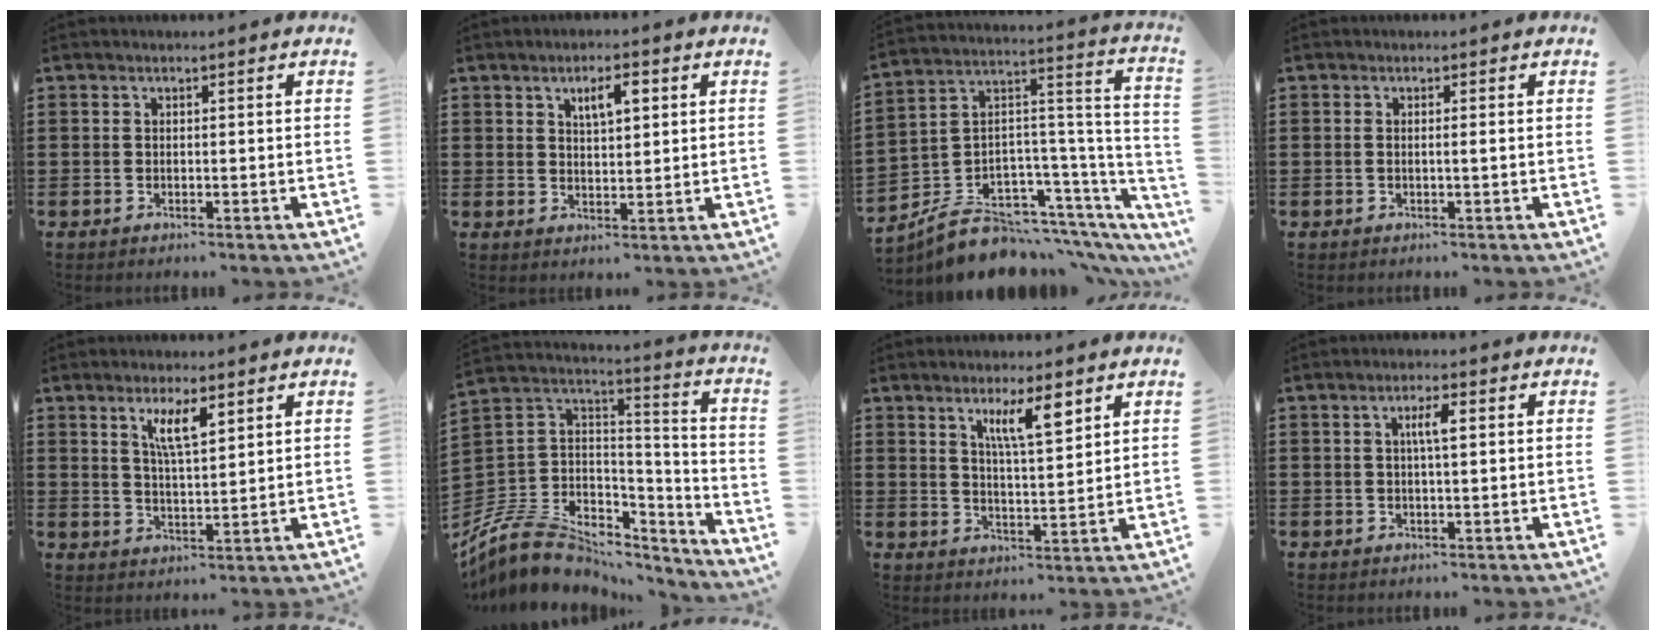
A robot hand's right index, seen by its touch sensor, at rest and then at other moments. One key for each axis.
{"total": 3.9, "fx": 1.7, "fy": 1.4, "fz": 3.1, "tx": -0.049, "ty": 0.002, "tz": 0.024}
{"total": 7.2, "fx": -5.1, "fy": 4.6, "fz": 2.2, "tx": -0.048, "ty": -0.005, "tz": -0.088}
{"total": 0.9, "fx": 0.0, "fy": -0.1, "fz": 0.9, "tx": -0.018, "ty": -0.003, "tz": 0.000}
{"total": 5.3, "fx": 2.8, "fy": 1.5, "fz": 4.3, "tx": -0.085, "ty": 0.003, "tz": 0.046}
{"total": 9.5, "fx": -6.5, "fy": 5.9, "fz": 3.6, "tx": -0.096, "ty": 0.010, "tz": -0.124}
{"total": 6.7, "fx": 3.7, "fy": 1.6, "fz": 5.3, "tx": -0.097, "ty": 0.002, "tz": 0.059}
{"total": 3.2, "fx": 0.7, "fy": 0.7, "fz": 3.1, "tx": -0.061, "ty": 0.006, "tz": 0.008}